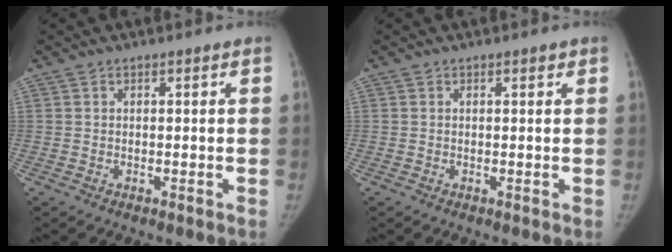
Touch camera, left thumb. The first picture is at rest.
{"total": 0.6, "force": [0.4, 0.3, 0.4], "torque": [-0.003, -0.001, 0.003]}